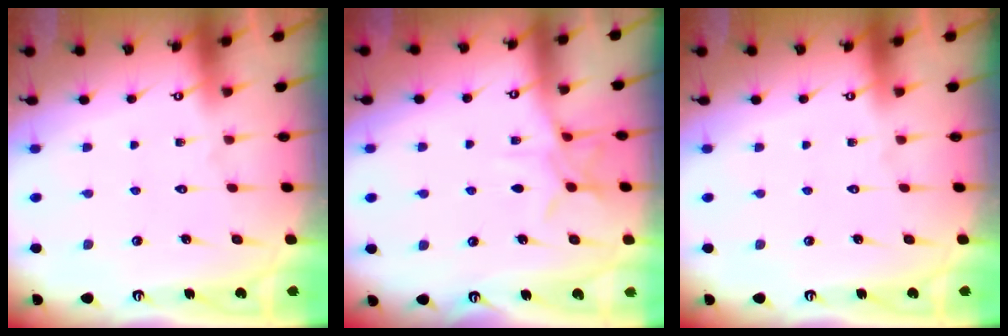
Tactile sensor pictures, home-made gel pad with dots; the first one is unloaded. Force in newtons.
{"total": 7.1, "press": 7.1, "slide": 0.5}
{"total": 0.0}